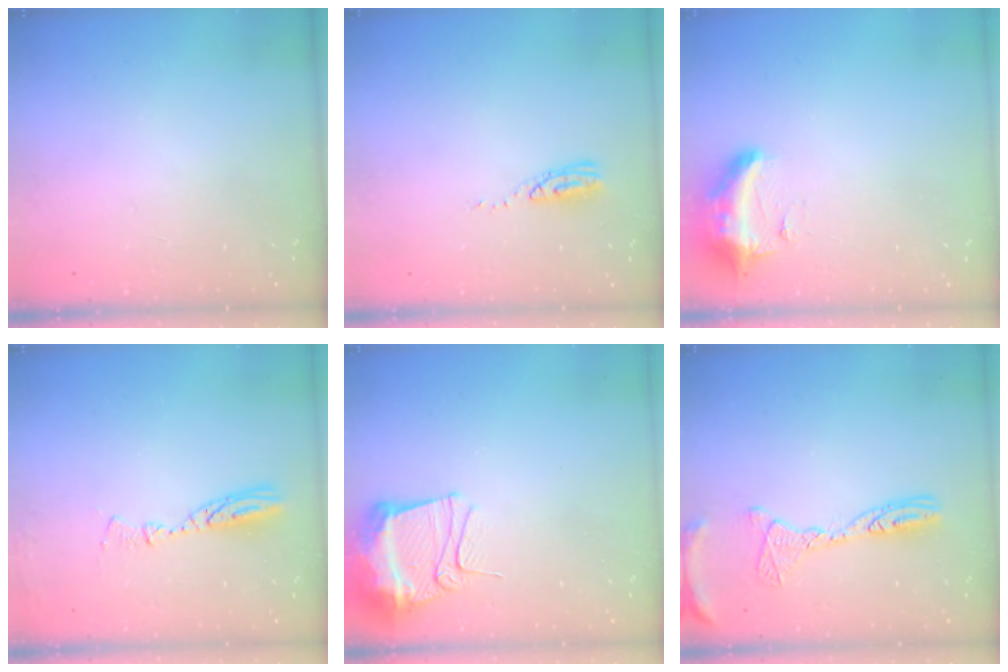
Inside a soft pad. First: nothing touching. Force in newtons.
{"total": 6.5, "press": 6.5, "slide": 0.5}
{"total": 9.5, "press": 9.4, "slide": 1.2}
{"total": 8.0, "press": 8.0, "slide": 0.7}
{"total": 12.1, "press": 12.0, "slide": 1.4}
{"total": 12.9, "press": 12.8, "slide": 1.2}